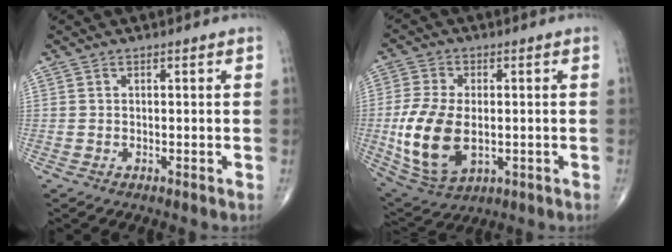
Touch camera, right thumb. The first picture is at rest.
{"total": 14.4, "force": [-1.6, 8.5, 11.5], "torque": [-0.234, -0.010, -0.015]}